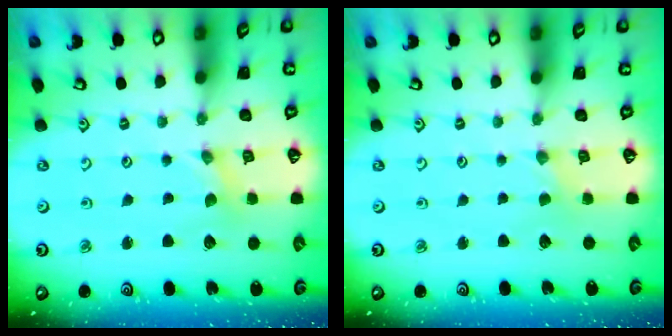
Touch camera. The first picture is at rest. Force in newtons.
{"total": 0.0}